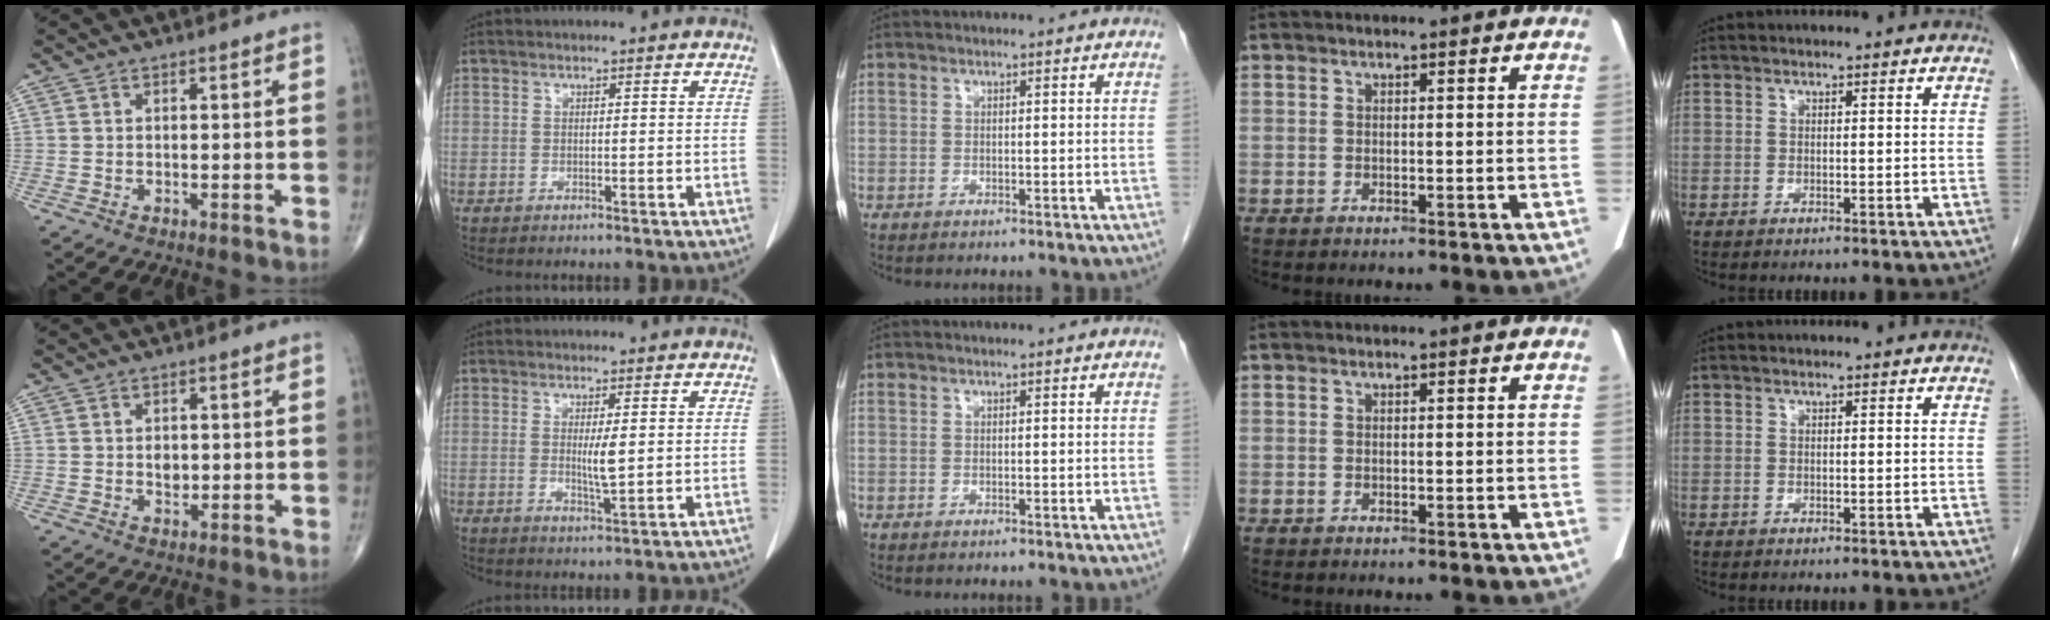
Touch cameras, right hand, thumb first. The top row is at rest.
{"thumb": {"total": 2.3, "force": [0.2, 1.7, 1.6], "torque": [-0.016, -0.002, 0.006]}, "index": {"total": 3.0, "force": [0.4, 0.3, 3.0], "torque": [-0.052, -0.006, 0.012]}}